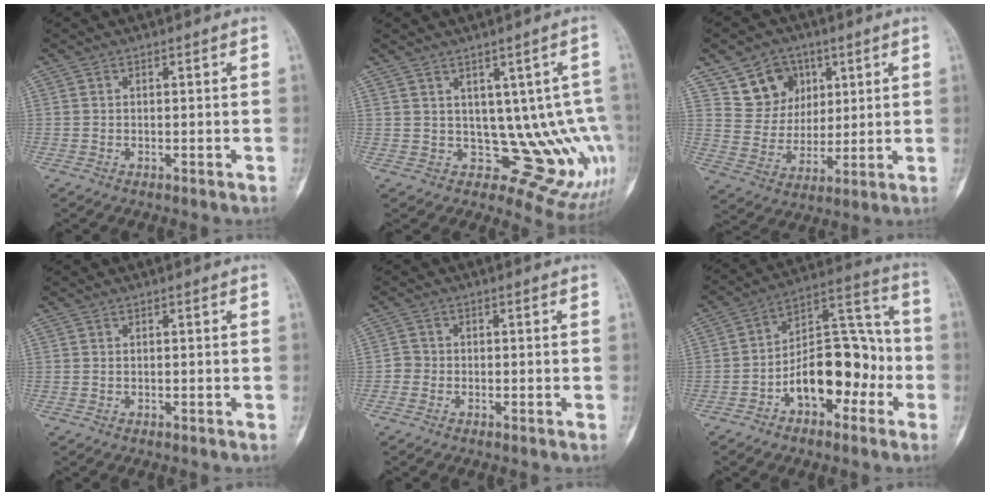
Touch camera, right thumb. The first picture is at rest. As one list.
[{"total": 11.4, "force": [0.7, 6.9, 9.0], "torque": [-0.067, -0.016, 0.030]}, {"total": 11.2, "force": [5.7, 9.0, 3.5], "torque": [-0.019, -0.028, 0.110]}, {"total": 0.0}, {"total": 1.8, "force": [-0.6, 1.6, 0.4], "torque": [0.001, 0.007, -0.019]}, {"total": 16.1, "force": [-5.0, 9.4, 12.0], "torque": [-0.154, 0.061, -0.082]}]